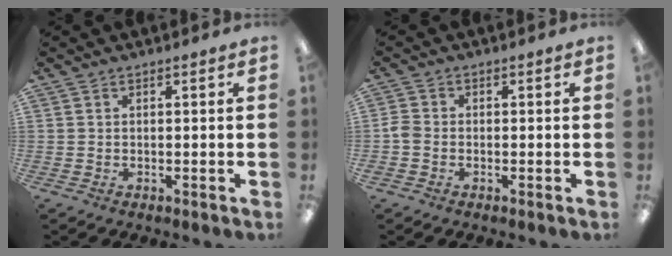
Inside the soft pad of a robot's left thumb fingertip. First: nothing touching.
{"total": 2.0, "force": [-0.7, 1.5, 1.1], "torque": [-0.018, 0.005, -0.014]}